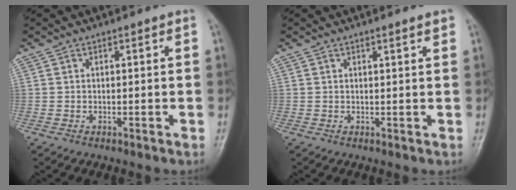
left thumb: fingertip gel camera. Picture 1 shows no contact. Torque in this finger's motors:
{"motor_torque": [-0.07, -0.03, -0.20, 0.12, 0.06]}